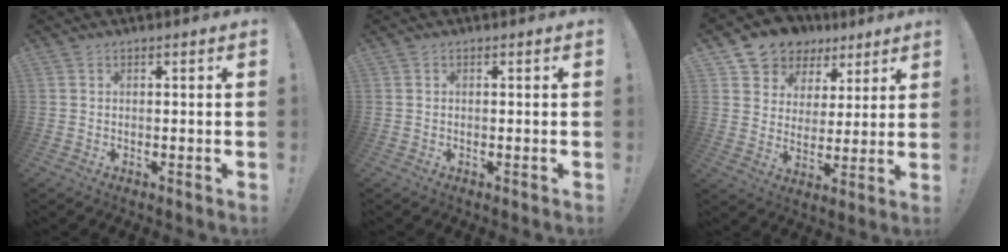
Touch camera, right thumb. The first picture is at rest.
{"total": 0.0}
{"total": 9.1, "force": [5.9, 6.8, 1.0], "torque": [-0.020, -0.047, 0.116]}